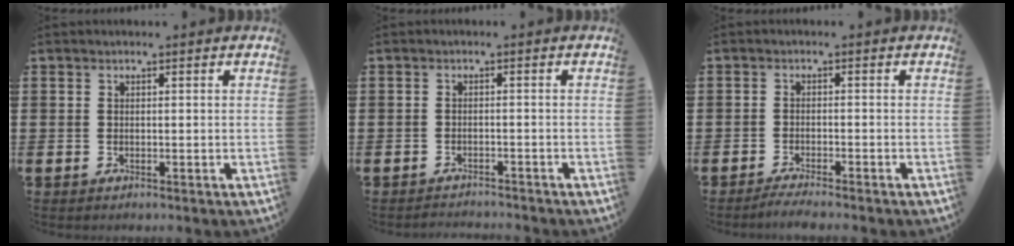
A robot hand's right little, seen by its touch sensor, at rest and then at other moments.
{"total": 1.2, "force": [-1.2, -0.1, -0.2], "torque": [0.000, 0.003, -0.026]}
{"total": 1.6, "force": [-1.5, -0.1, 0.7], "torque": [-0.012, 0.002, -0.028]}